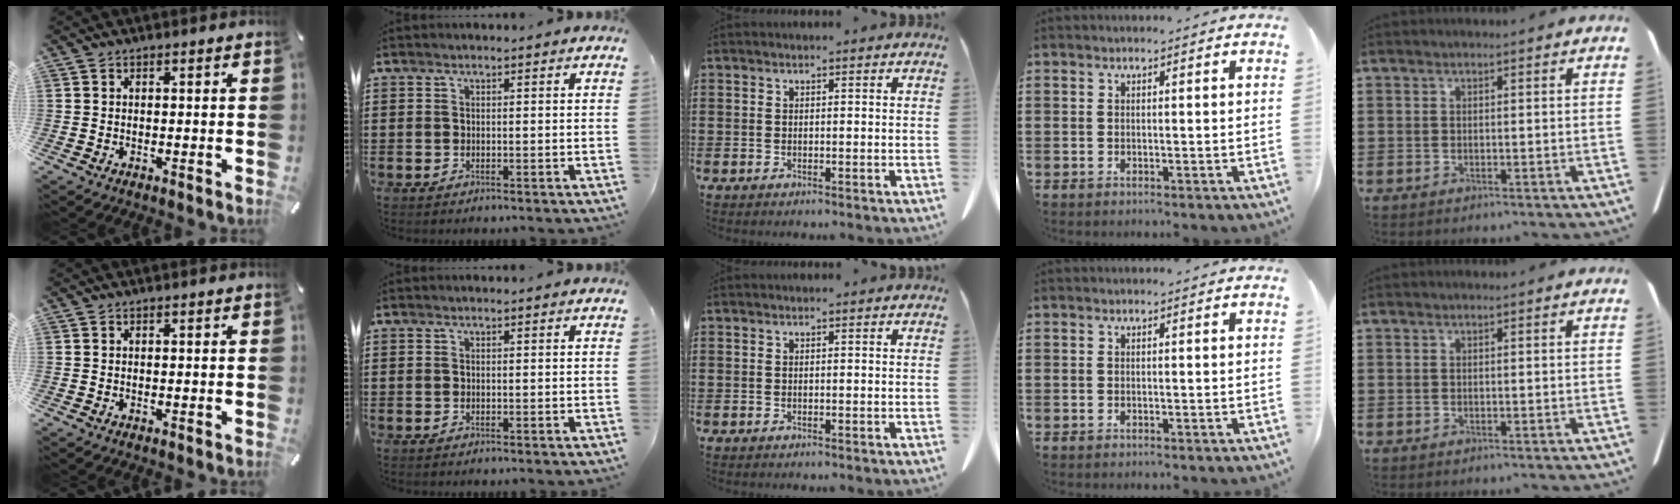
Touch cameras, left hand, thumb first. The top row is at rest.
{}